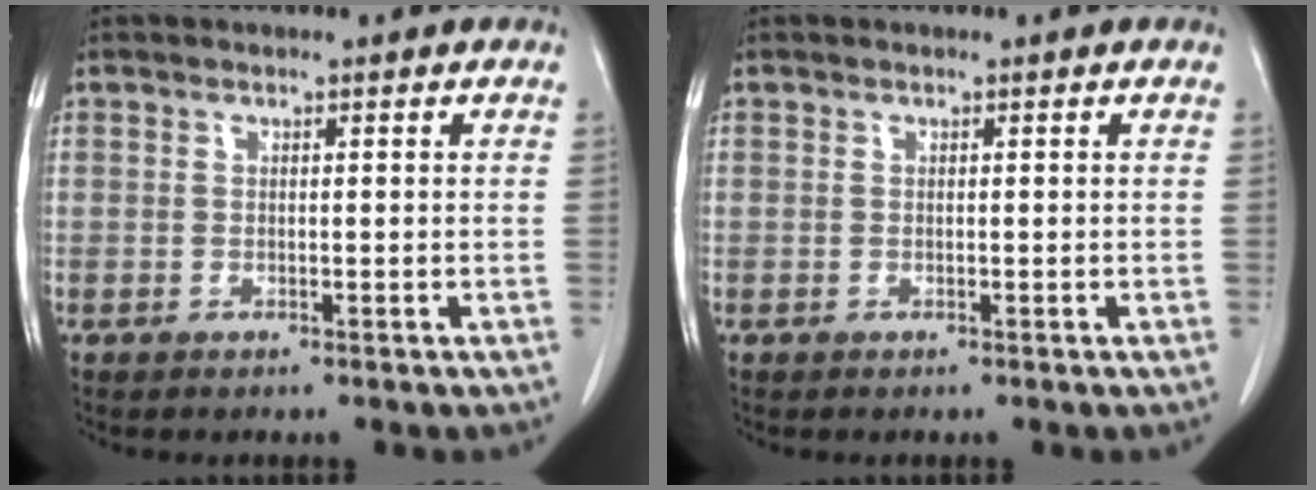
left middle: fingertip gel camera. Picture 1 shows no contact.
{"total": 0.0}